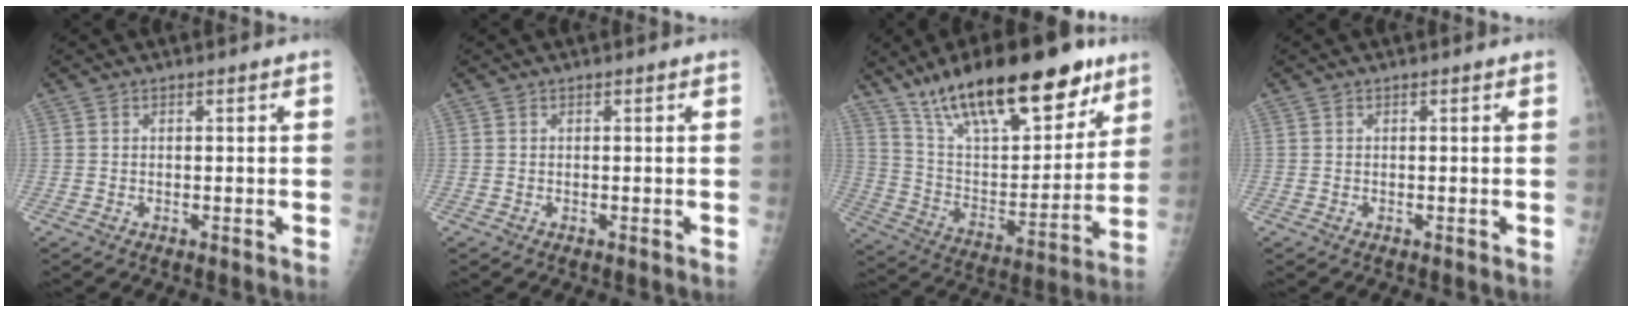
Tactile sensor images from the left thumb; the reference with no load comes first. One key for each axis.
{"total": 0.0}
{"total": 27.6, "fx": 18.3, "fy": 10.1, "fz": 18.0, "tx": -0.254, "ty": -0.047, "tz": 0.305}
{"total": 0.0}